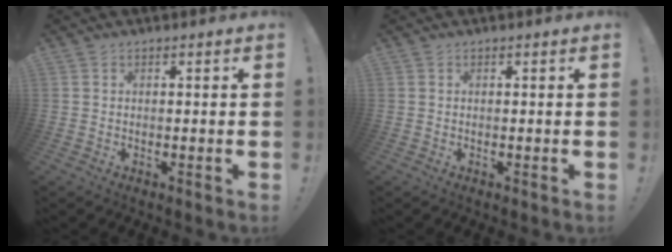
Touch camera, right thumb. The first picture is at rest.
{"total": 0.0}